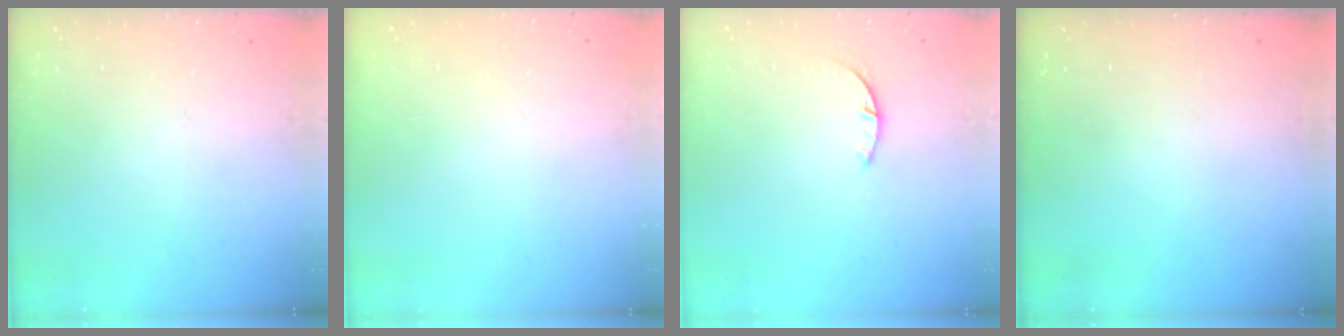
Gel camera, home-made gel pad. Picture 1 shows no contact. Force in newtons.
{"total": 2.7, "press": 2.7, "slide": 0.2}
{"total": 1.2, "press": 1.2, "slide": 0.3}
{"total": 0.0}